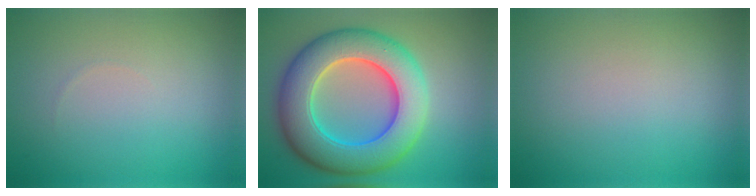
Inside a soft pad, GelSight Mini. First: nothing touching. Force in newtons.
{"total": 10.9, "press": 10.9, "slide": 0.0}
{"total": 0.0}